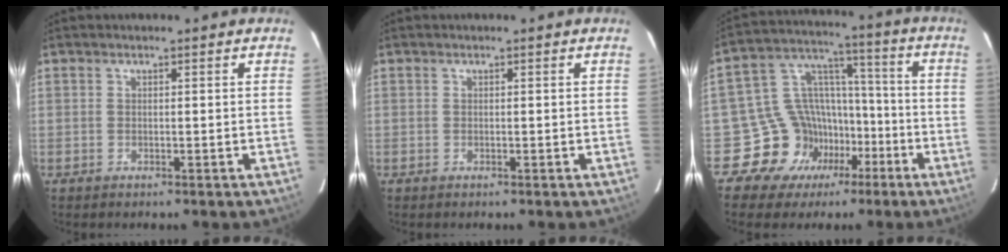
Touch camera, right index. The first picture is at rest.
{"total": 0.0}
{"total": 12.2, "force": [-5.2, 10.7, 2.6], "torque": [-0.039, 0.071, -0.073]}